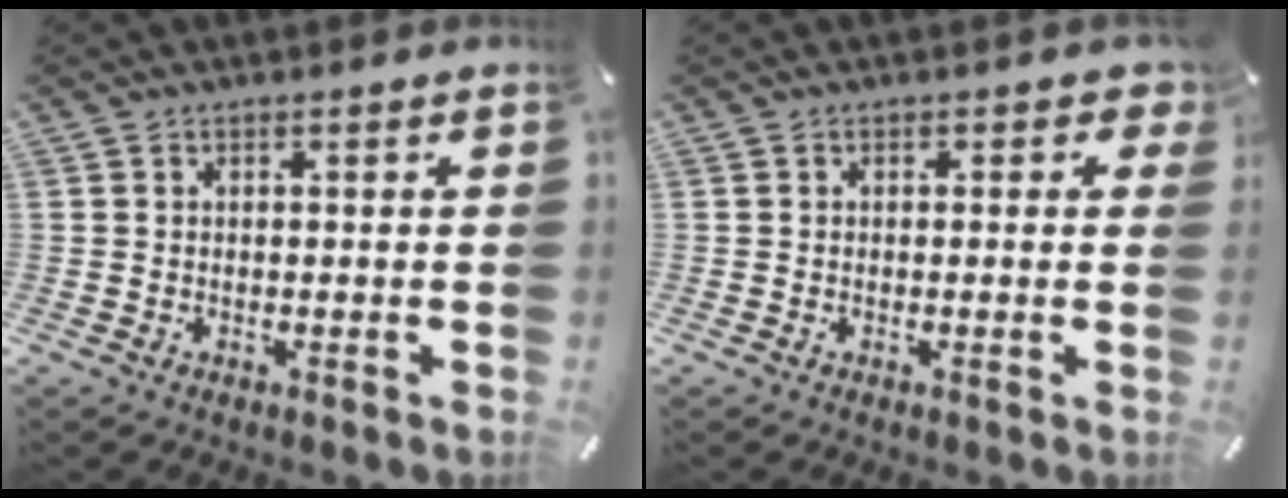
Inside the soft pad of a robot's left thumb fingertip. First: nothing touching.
{"total": 1.7, "force": [0.3, 1.3, 1.2], "torque": [0.002, -0.003, -0.001]}